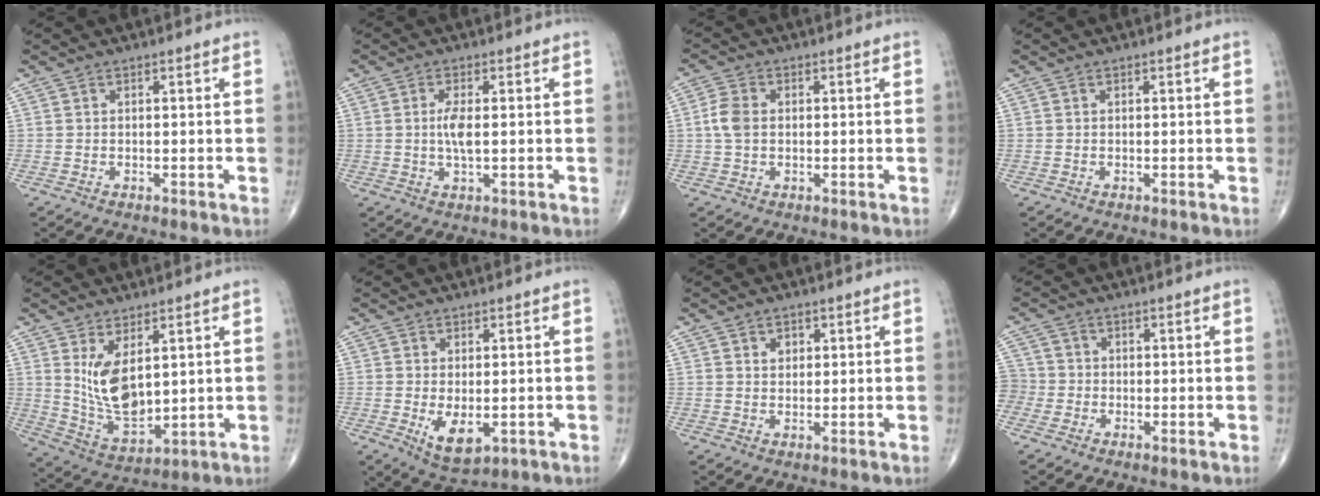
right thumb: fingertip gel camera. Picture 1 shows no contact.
{"total": 3.8, "force": [0.2, 1.2, 3.7], "torque": [-0.079, -0.005, 0.002]}
{"total": 4.3, "force": [0.2, 2.9, 3.1], "torque": [-0.072, 0.007, -0.002]}
{"total": 0.0}
{"total": 10.6, "force": [3.1, 5.2, 8.6], "torque": [-0.146, -0.030, 0.080]}
{"total": 6.1, "force": [-1.3, 3.2, 5.1], "torque": [-0.081, -0.015, -0.010]}
{"total": 2.4, "force": [1.1, 1.9, 1.1], "torque": [-0.006, -0.005, 0.016]}
{"total": 5.4, "force": [-1.5, 5.1, 1.1], "torque": [-0.023, 0.014, -0.033]}